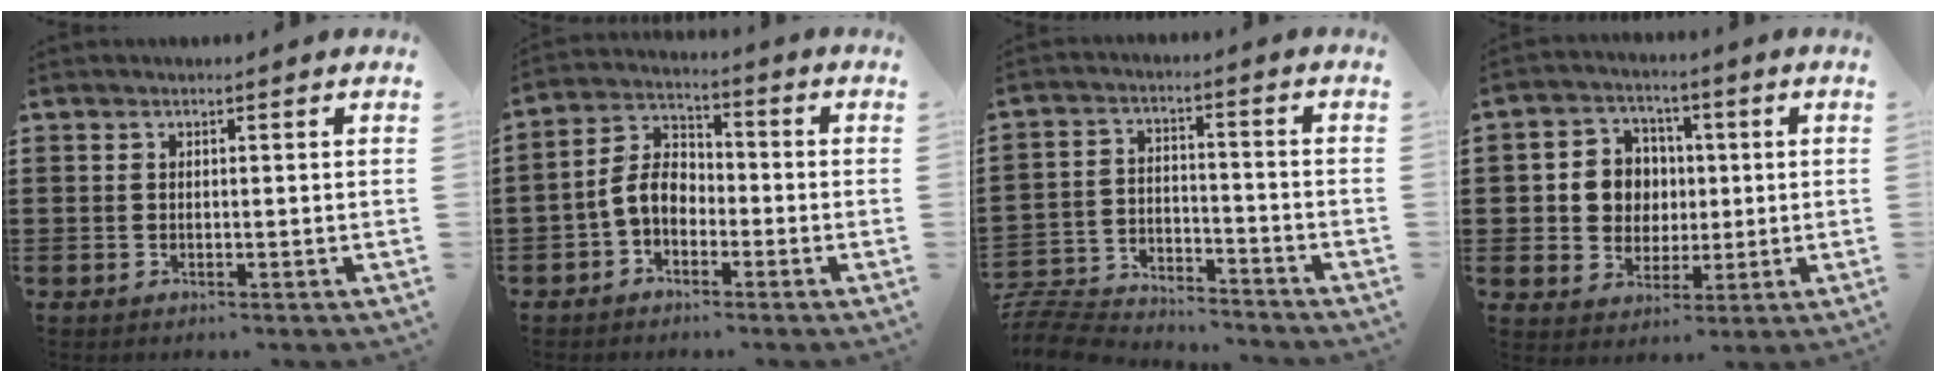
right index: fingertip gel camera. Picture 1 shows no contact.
{"total": 5.8, "force": [-2.1, 3.9, 3.8], "torque": [-0.101, 0.007, -0.052]}
{"total": 7.6, "force": [-7.4, 1.2, 0.8], "torque": [-0.030, 0.012, -0.151]}
{"total": 6.6, "force": [0.4, 6.3, 1.8], "torque": [-0.055, 0.016, 0.005]}